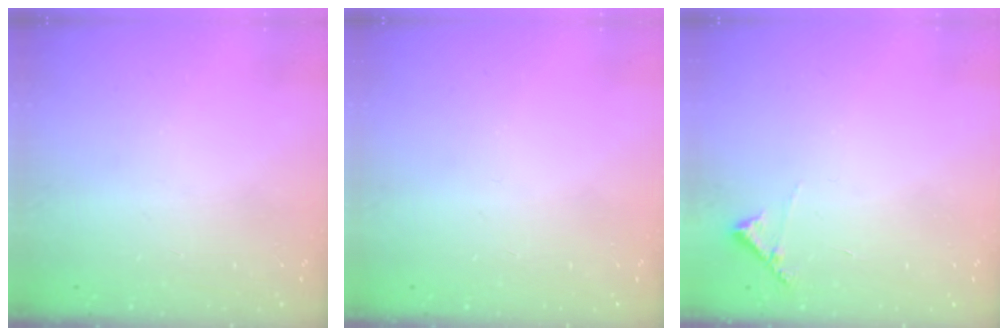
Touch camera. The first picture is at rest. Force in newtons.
{"total": 0.0}
{"total": 5.7, "press": 5.7, "slide": 0.3}